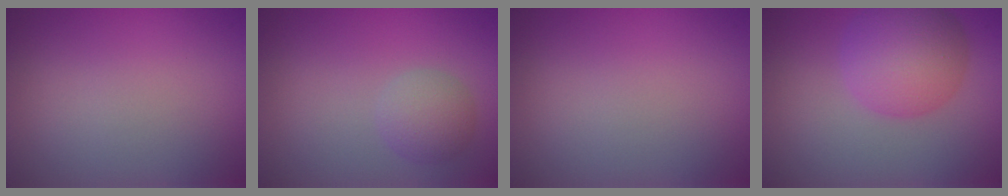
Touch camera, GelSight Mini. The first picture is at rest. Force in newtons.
{"total": 2.4, "press": 2.4, "slide": 0.1}
{"total": 0.0}
{"total": 6.4, "press": 6.3, "slide": 0.1}